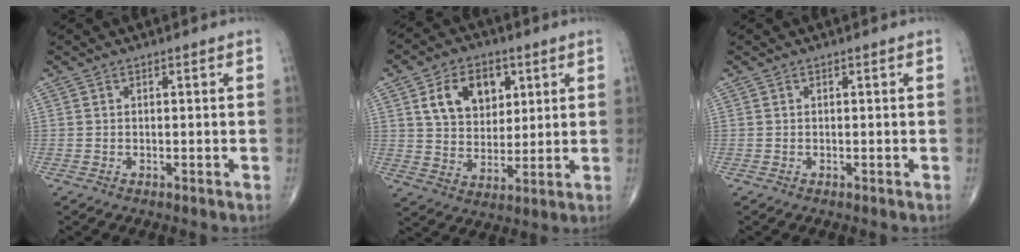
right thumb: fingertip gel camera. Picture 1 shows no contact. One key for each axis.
{"total": 12.0, "fx": 4.6, "fy": 8.3, "fz": 7.4, "tx": -0.083, "ty": -0.015, "tz": 0.085}
{"total": 0.0}